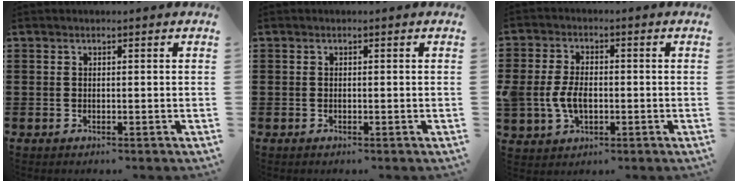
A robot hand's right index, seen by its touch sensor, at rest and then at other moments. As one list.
[{"total": 0.0}, {"total": 5.5, "force": [-0.8, 3.6, 4.1], "torque": [-0.097, 0.001, -0.019]}]